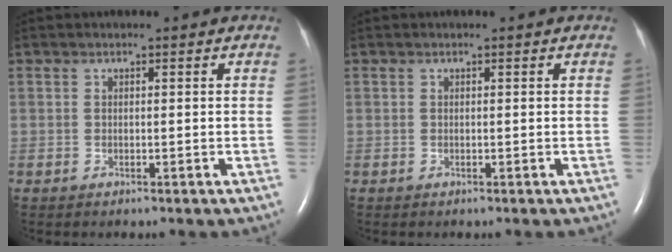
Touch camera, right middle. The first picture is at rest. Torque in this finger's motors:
{"motor_torque": [0.02, 0.03, 0.08, 0.00]}